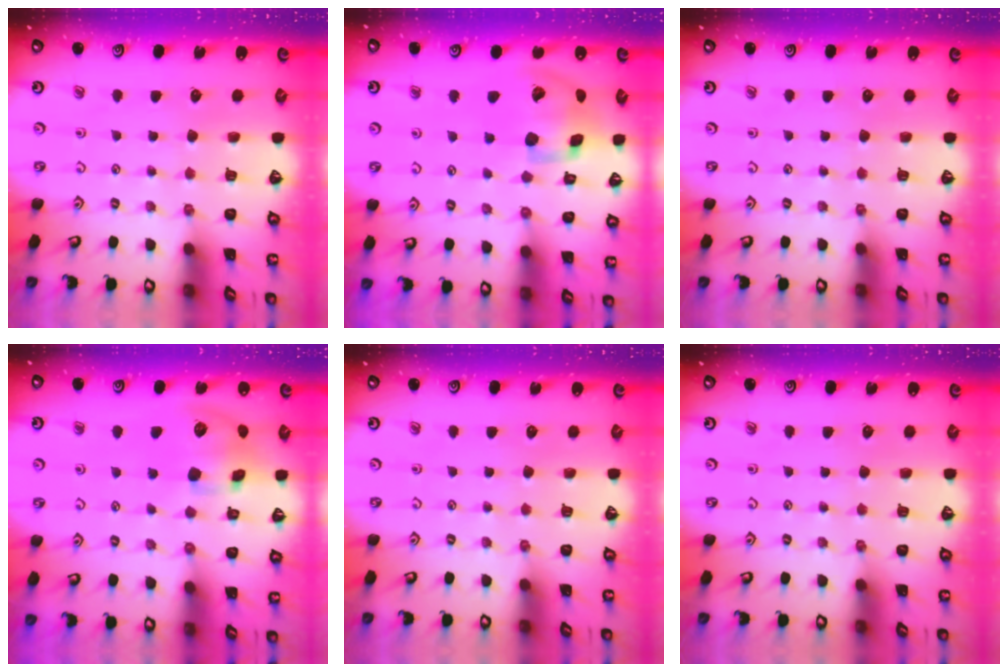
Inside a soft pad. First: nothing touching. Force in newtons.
{"total": 16.3, "press": 16.1, "slide": 2.7}
{"total": 0.0}
{"total": 11.9, "press": 11.8, "slide": 1.9}
{"total": 0.0}
{"total": 0.0}